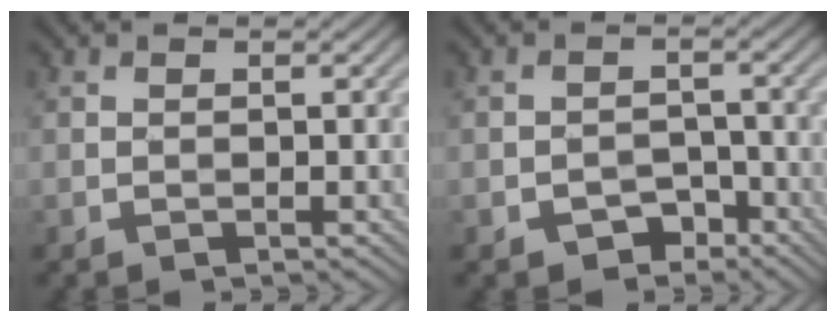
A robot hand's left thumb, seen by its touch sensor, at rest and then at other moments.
{"total": 2.9, "force": [-2.2, 1.7, 0.9], "torque": [-0.009, 0.005, -0.039]}